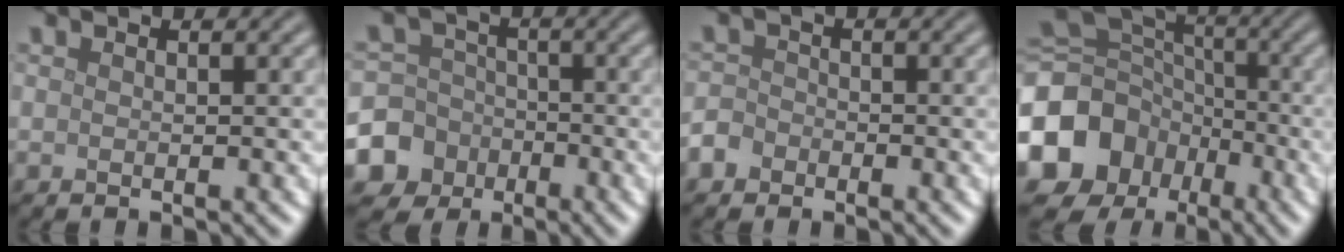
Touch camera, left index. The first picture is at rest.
{"total": 8.0, "force": [-3.3, 7.2, 0.9], "torque": [-0.018, -0.012, -0.085]}
{"total": 1.9, "force": [-1.2, 1.4, 0.4], "torque": [0.000, 0.004, -0.030]}
{"total": 13.9, "force": [-6.3, 11.4, 5.0], "torque": [-0.147, -0.023, -0.123]}